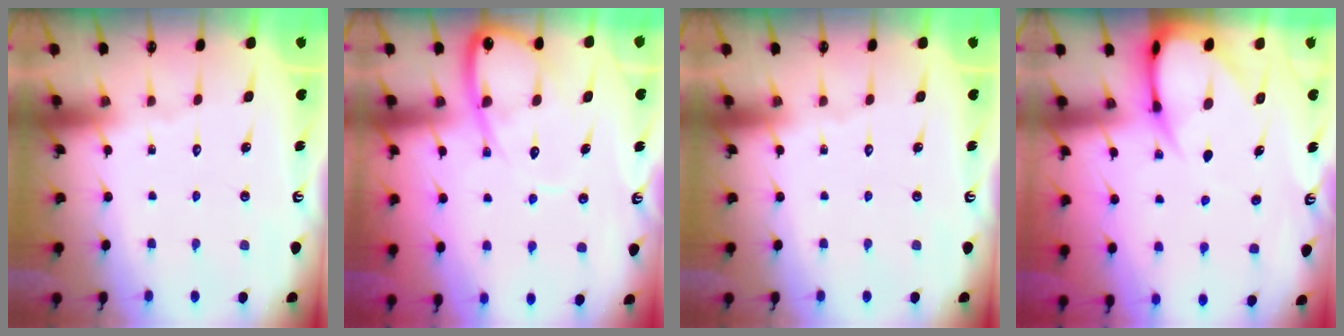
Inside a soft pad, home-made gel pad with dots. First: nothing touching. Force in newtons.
{"total": 8.8, "press": 8.7, "slide": 0.8}
{"total": 0.0}
{"total": 7.4, "press": 7.3, "slide": 0.8}